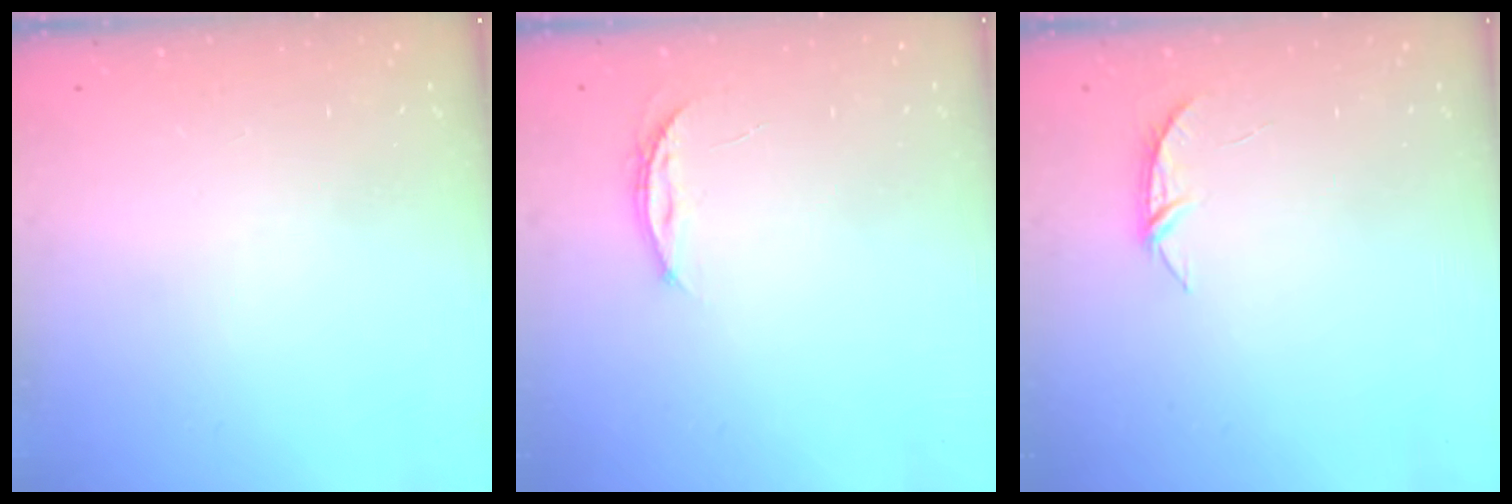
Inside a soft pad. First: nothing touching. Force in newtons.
{"total": 4.0, "press": 3.9, "slide": 0.5}
{"total": 4.2, "press": 4.2, "slide": 0.5}